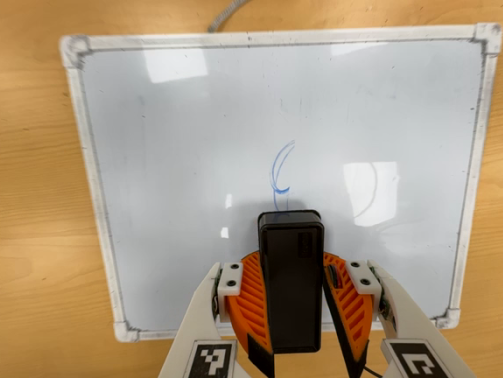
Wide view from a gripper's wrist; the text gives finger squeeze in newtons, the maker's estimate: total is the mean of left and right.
{"total": 8.3, "left": 8.9, "right": 7.7}